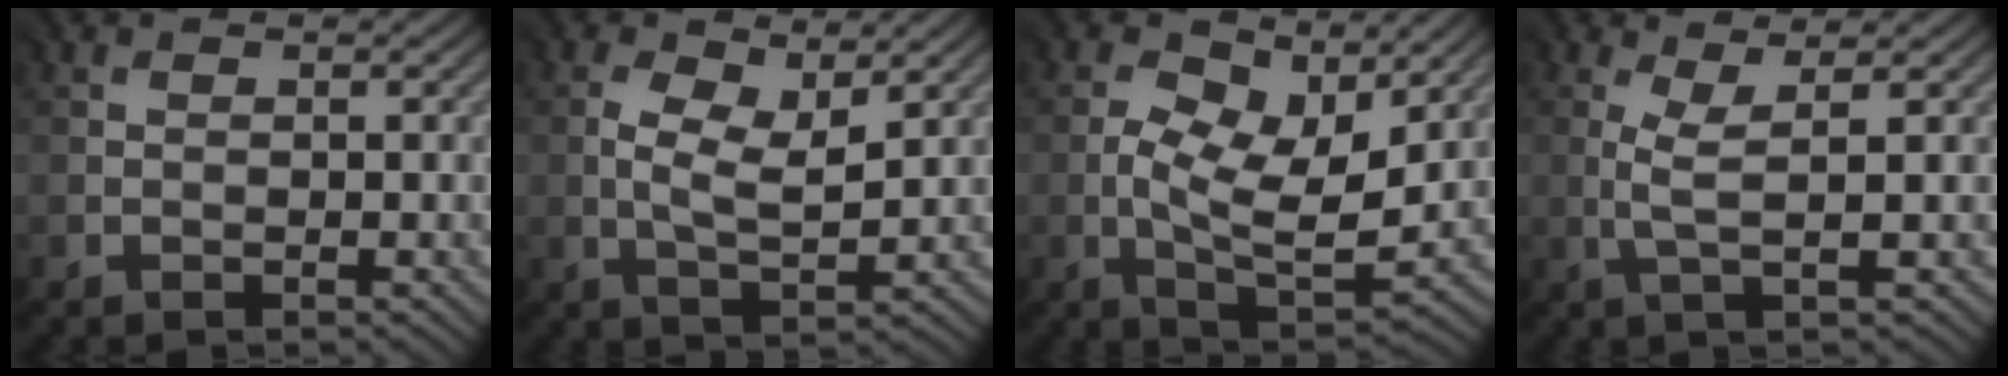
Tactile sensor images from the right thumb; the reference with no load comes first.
{"total": 4.6, "force": [1.4, 1.9, 4.0], "torque": [-0.083, 0.000, 0.028]}
{"total": 7.9, "force": [1.4, 3.7, 6.8], "torque": [-0.129, -0.004, 0.027]}
{"total": 2.4, "force": [0.3, -0.2, 2.3], "torque": [-0.053, 0.001, 0.008]}